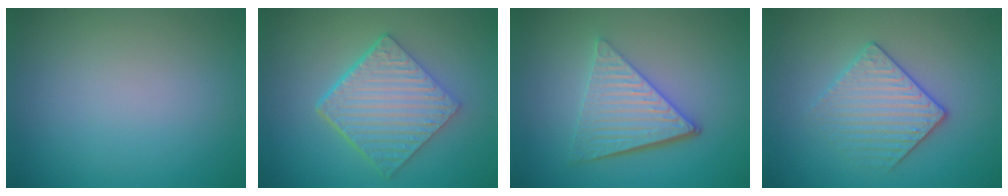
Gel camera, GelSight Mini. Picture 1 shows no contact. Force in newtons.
{"total": 6.2, "press": 4.5, "slide": 4.3}
{"total": 5.7, "press": 3.9, "slide": 4.1}
{"total": 3.2, "press": 3.1, "slide": 0.9}